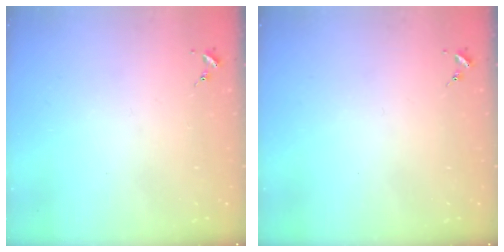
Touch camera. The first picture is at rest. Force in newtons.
{"total": 0.0}